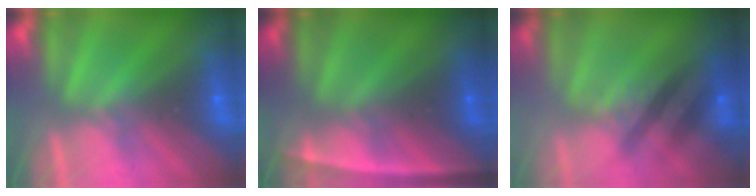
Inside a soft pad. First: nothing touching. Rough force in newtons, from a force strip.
{"total": 2.6}
{"total": 2.5}